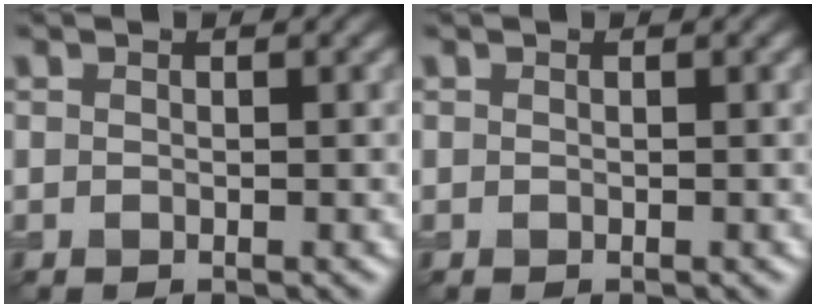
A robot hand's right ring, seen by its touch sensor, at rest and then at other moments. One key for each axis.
{"total": 0.0}